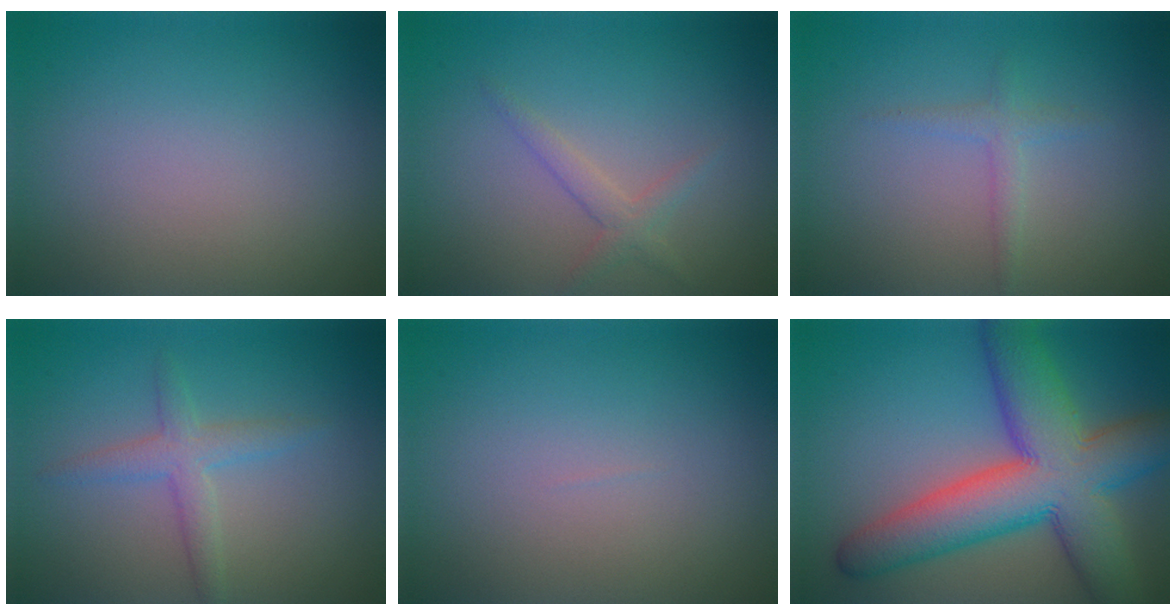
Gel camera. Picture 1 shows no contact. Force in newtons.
{"total": 1.6, "press": 1.6, "slide": 0.1}
{"total": 1.3, "press": 1.3, "slide": 0.0}
{"total": 2.3, "press": 2.3, "slide": 0.0}
{"total": 0.0}
{"total": 11.6, "press": 11.6, "slide": 0.4}